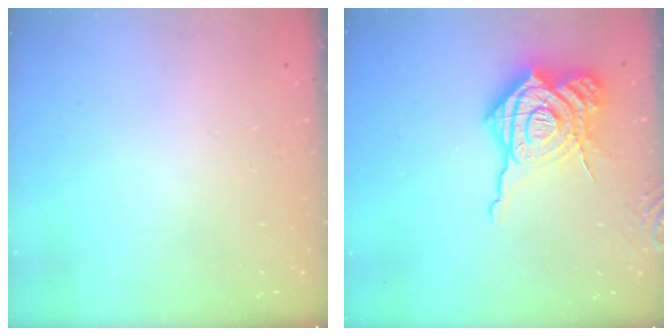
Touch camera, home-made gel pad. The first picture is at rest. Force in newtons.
{"total": 22.1, "press": 22.0, "slide": 2.5}